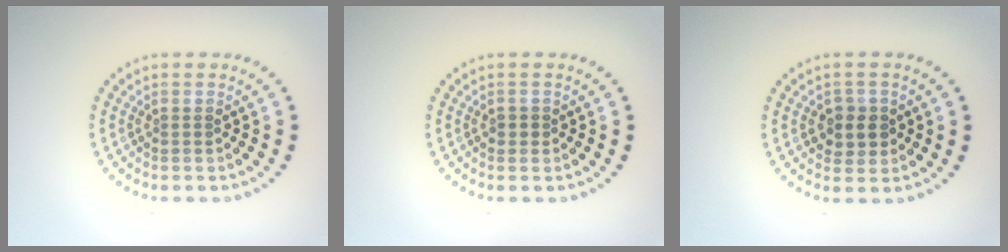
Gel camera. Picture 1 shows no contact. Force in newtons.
{"total": 0.8, "press": 0.7, "slide": 0.1}
{"total": 2.5, "press": 2.3, "slide": 0.9}